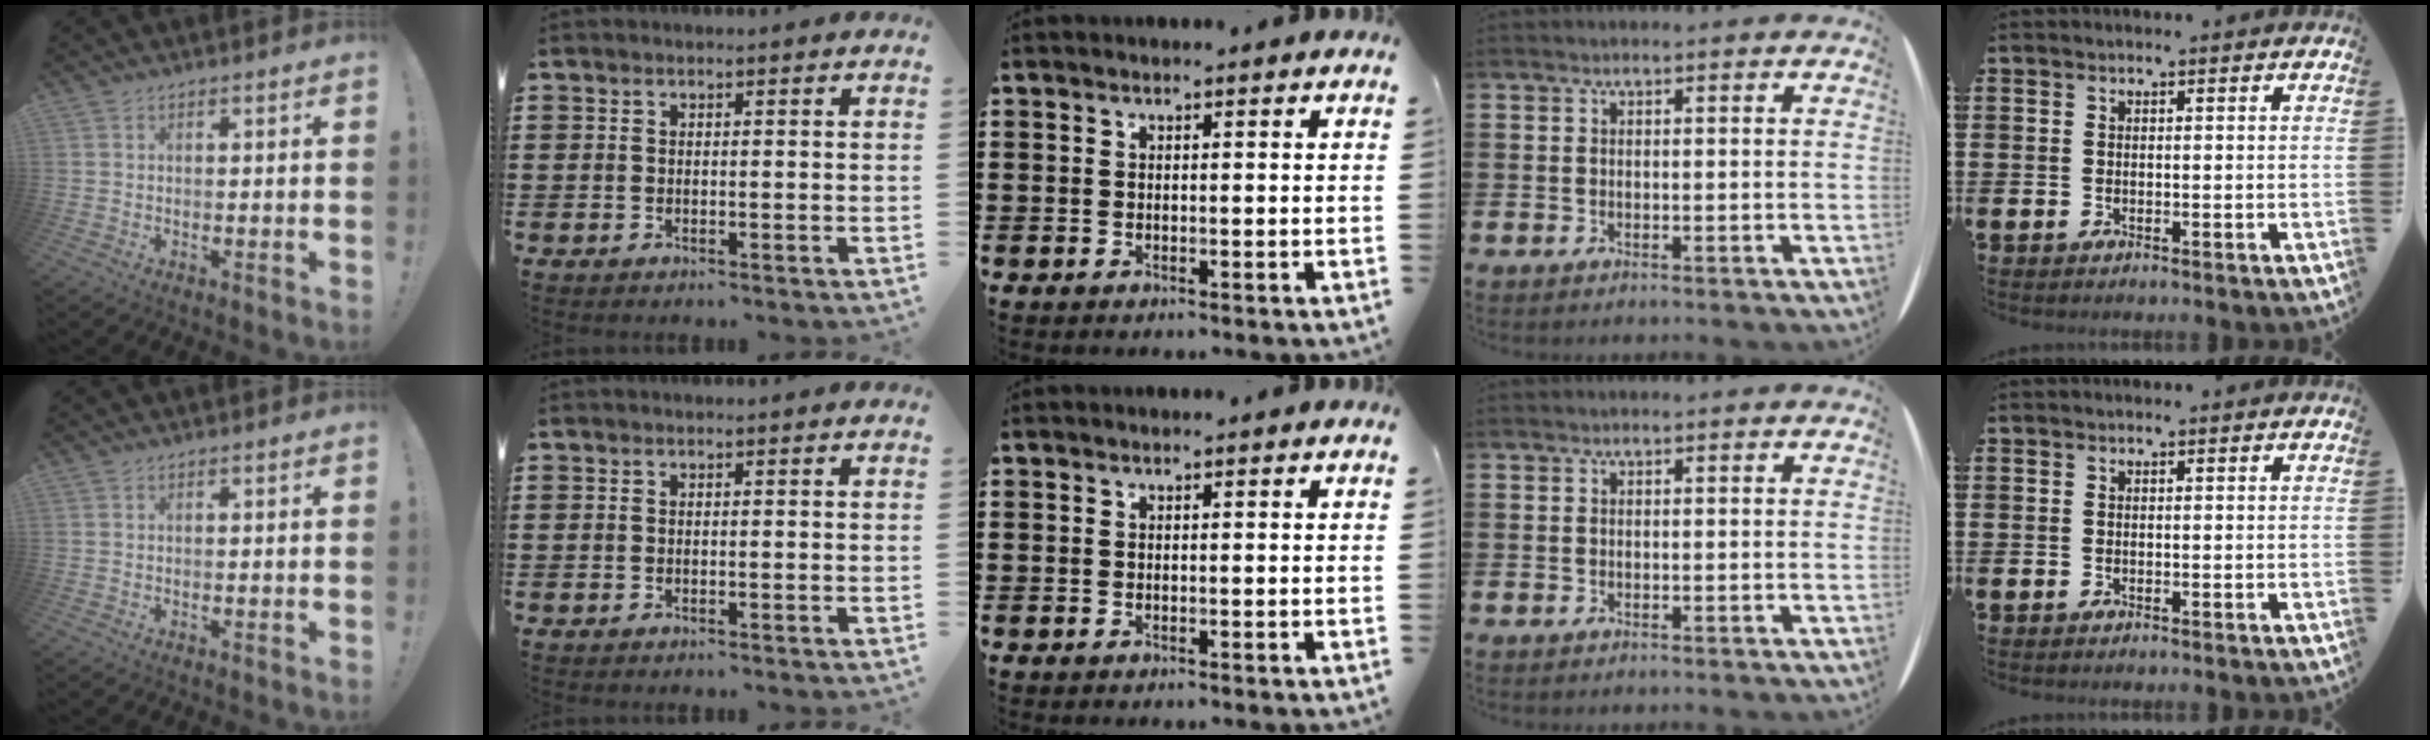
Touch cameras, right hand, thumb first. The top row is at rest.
{}